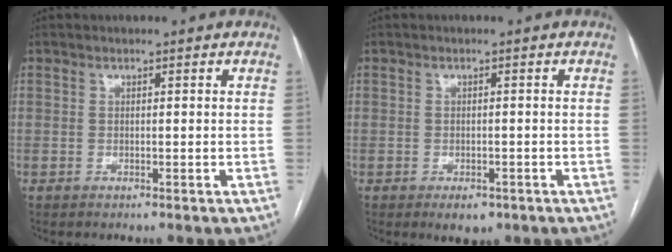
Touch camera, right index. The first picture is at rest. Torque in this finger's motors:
{"motor_torque": [-0.04, 0.06, -0.12, -0.05]}